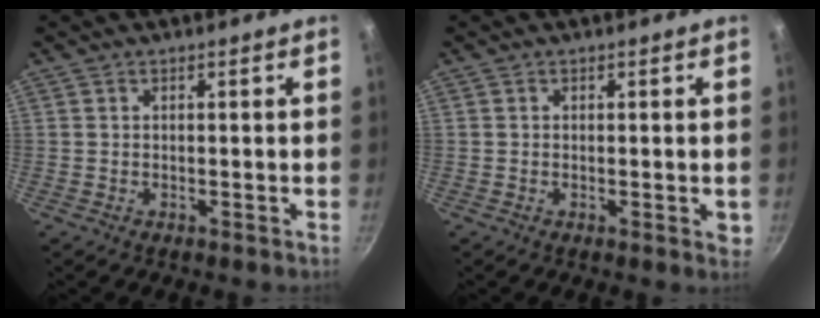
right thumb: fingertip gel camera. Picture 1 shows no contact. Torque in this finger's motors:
{"motor_torque": [1.70, 0.79, 1.30, -0.55, 0.12]}